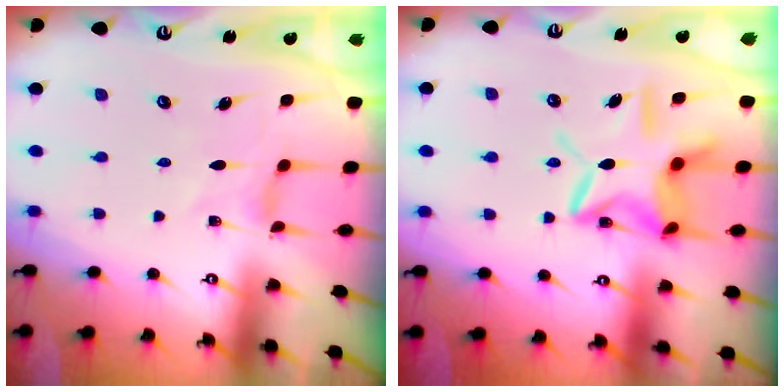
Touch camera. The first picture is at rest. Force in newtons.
{"total": 14.1, "press": 14.1, "slide": 1.1}